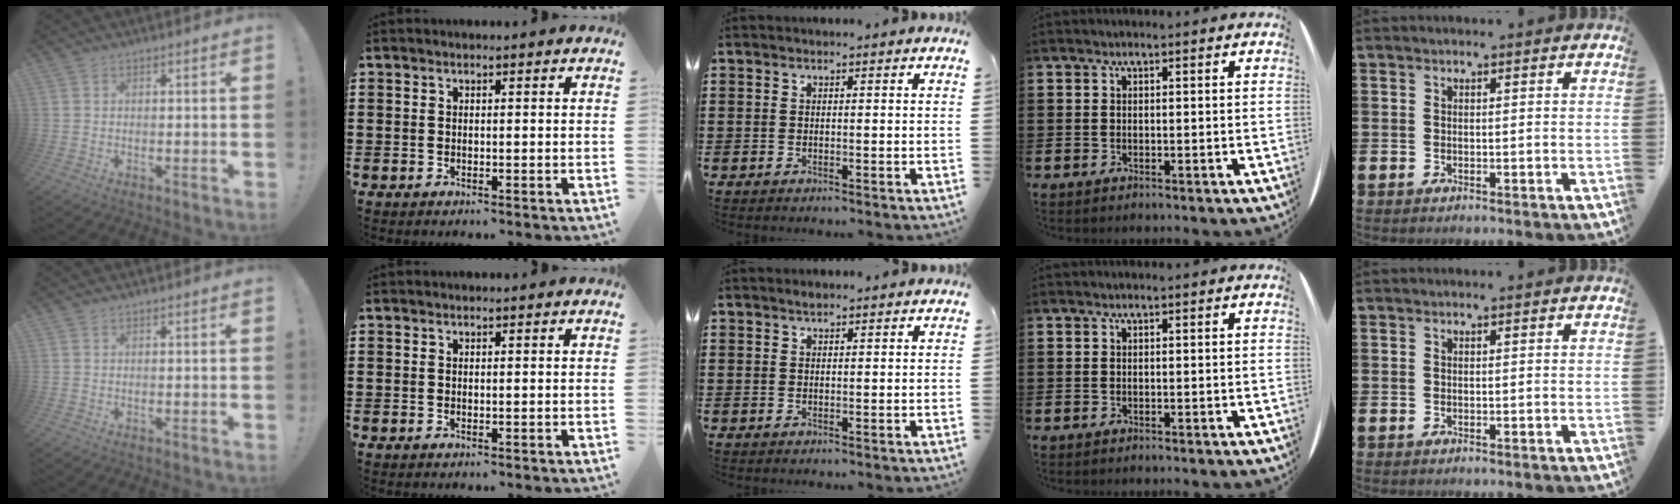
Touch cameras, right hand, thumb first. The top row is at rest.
{"middle": {"total": 0.6, "force": [0.5, 0.3, 0.2], "torque": [-0.006, 0.001, 0.009]}}